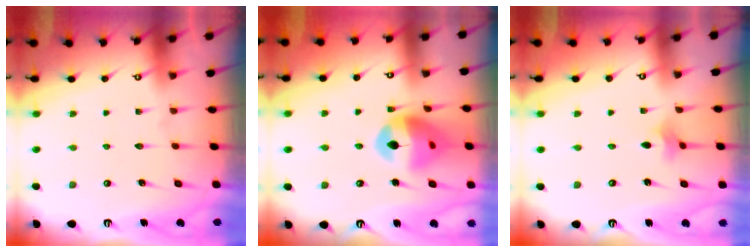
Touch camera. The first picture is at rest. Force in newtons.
{"total": 14.3, "press": 14.1, "slide": 1.9}
{"total": 2.4, "press": 2.4, "slide": 0.5}